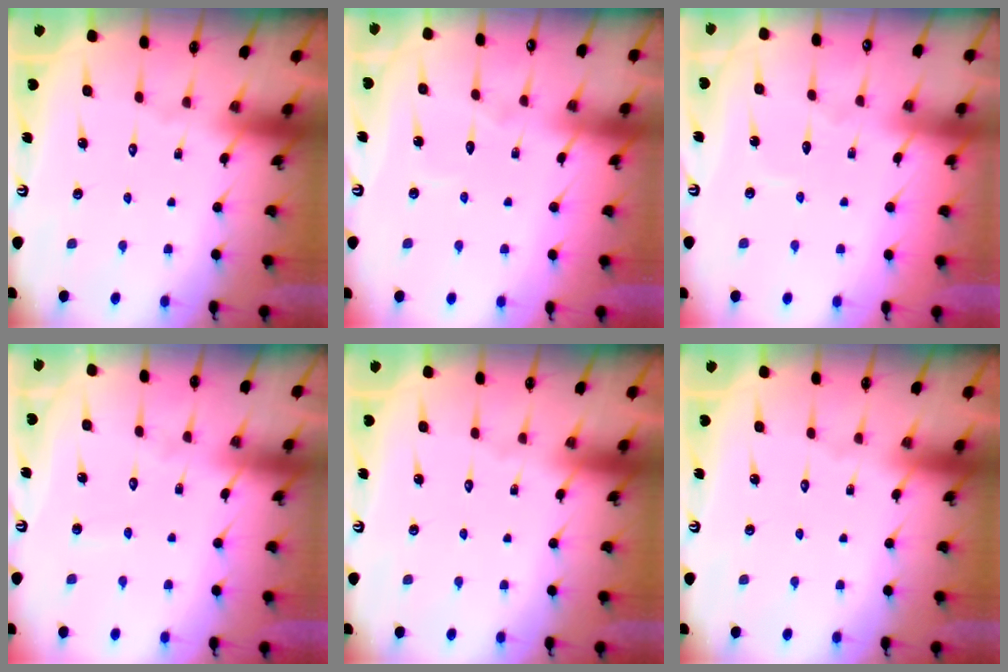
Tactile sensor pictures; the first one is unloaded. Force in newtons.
{"total": 2.6, "press": 2.6, "slide": 0.2}
{"total": 2.5, "press": 2.4, "slide": 0.3}
{"total": 3.3, "press": 3.3, "slide": 0.3}
{"total": 0.0}
{"total": 0.0}